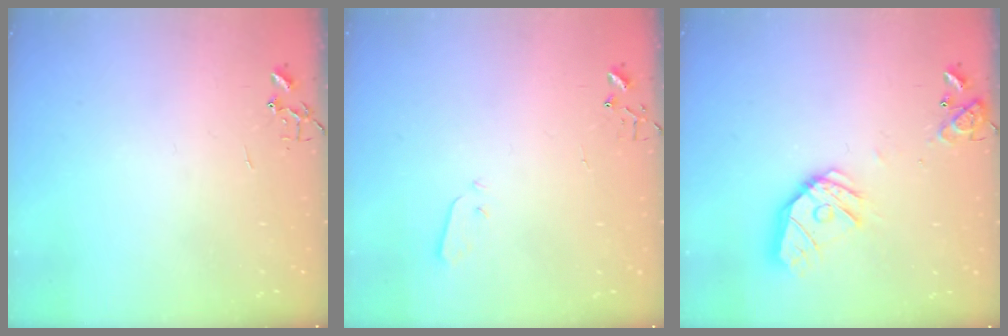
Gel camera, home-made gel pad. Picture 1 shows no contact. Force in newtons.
{"total": 2.9, "press": 2.9, "slide": 0.1}
{"total": 16.5, "press": 16.3, "slide": 2.2}